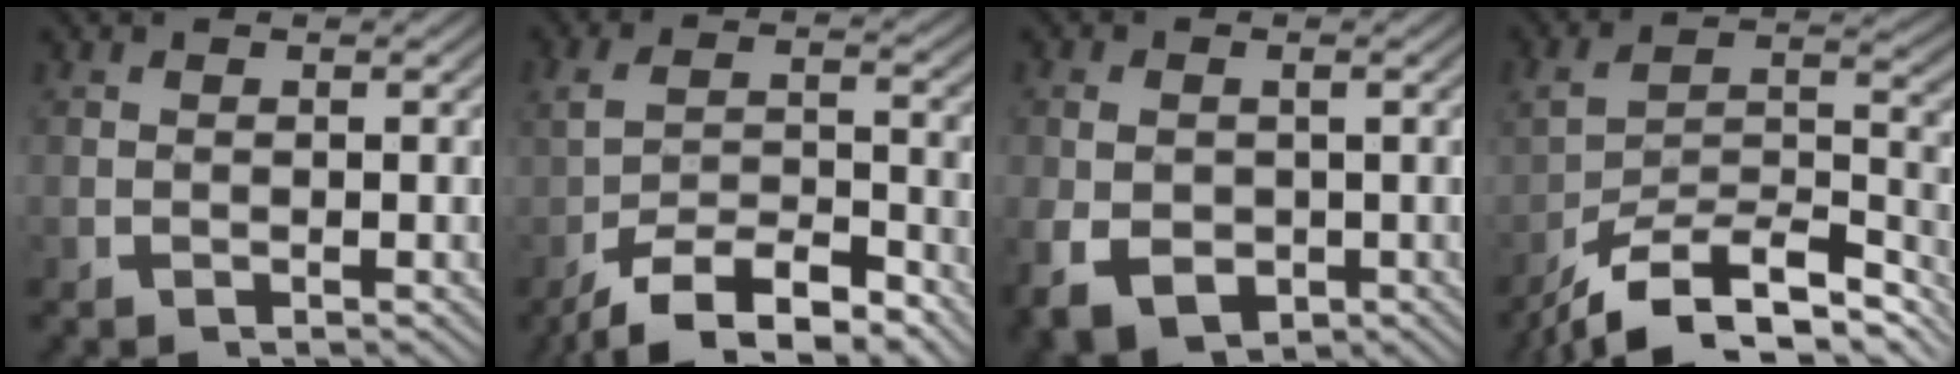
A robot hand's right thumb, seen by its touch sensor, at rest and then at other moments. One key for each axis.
{"total": 7.5, "fx": -4.6, "fy": 3.5, "fz": 4.7, "tx": -0.089, "ty": -0.019, "tz": -0.067}
{"total": 5.8, "fx": -1.8, "fy": 4.2, "fz": 3.6, "tx": -0.083, "ty": -0.036, "tz": -0.006}
{"total": 12.0, "fx": -7.7, "fy": 5.6, "fz": 7.3, "tx": -0.131, "ty": -0.039, "tz": -0.099}